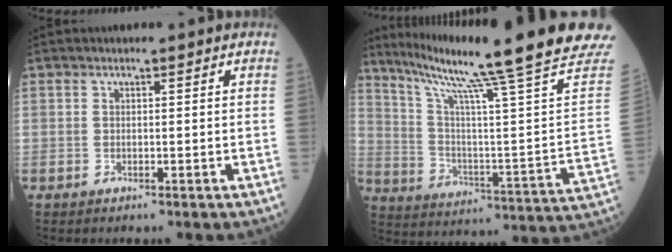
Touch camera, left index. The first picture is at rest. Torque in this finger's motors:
{"motor_torque": [0.48, -1.03, 0.10, 0.14]}